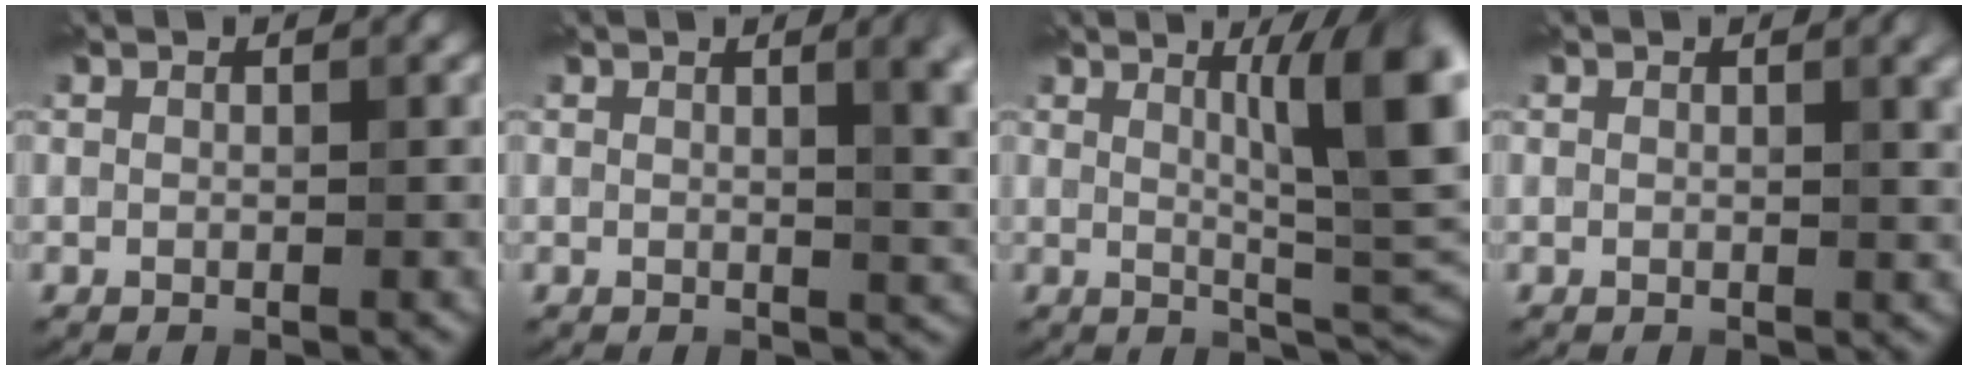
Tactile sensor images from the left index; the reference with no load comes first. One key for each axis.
{"total": 5.5, "fx": 1.5, "fy": 2.1, "fz": 4.9, "tx": -0.044, "ty": 0.005, "tz": 0.025}
{"total": 9.4, "fx": 2.8, "fy": 2.1, "fz": 8.8, "tx": -0.109, "ty": 0.009, "tz": 0.046}
{"total": 2.3, "fx": 1.1, "fy": 0.6, "fz": 2.0, "tx": -0.031, "ty": 0.002, "tz": 0.018}